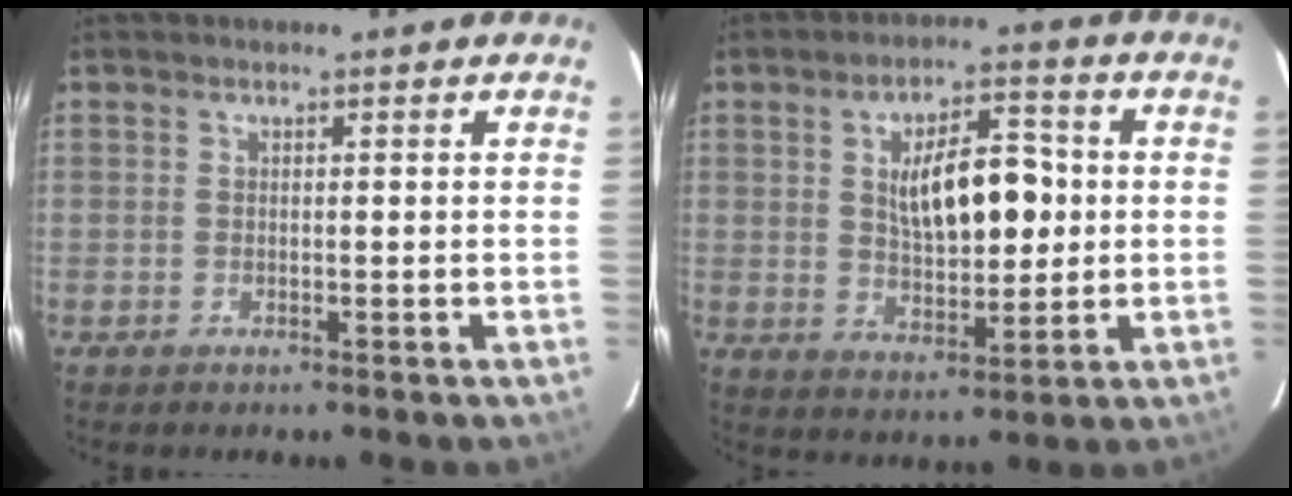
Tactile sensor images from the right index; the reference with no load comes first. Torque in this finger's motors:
{"motor_torque": [0.54, -0.10, 0.30, 0.12]}